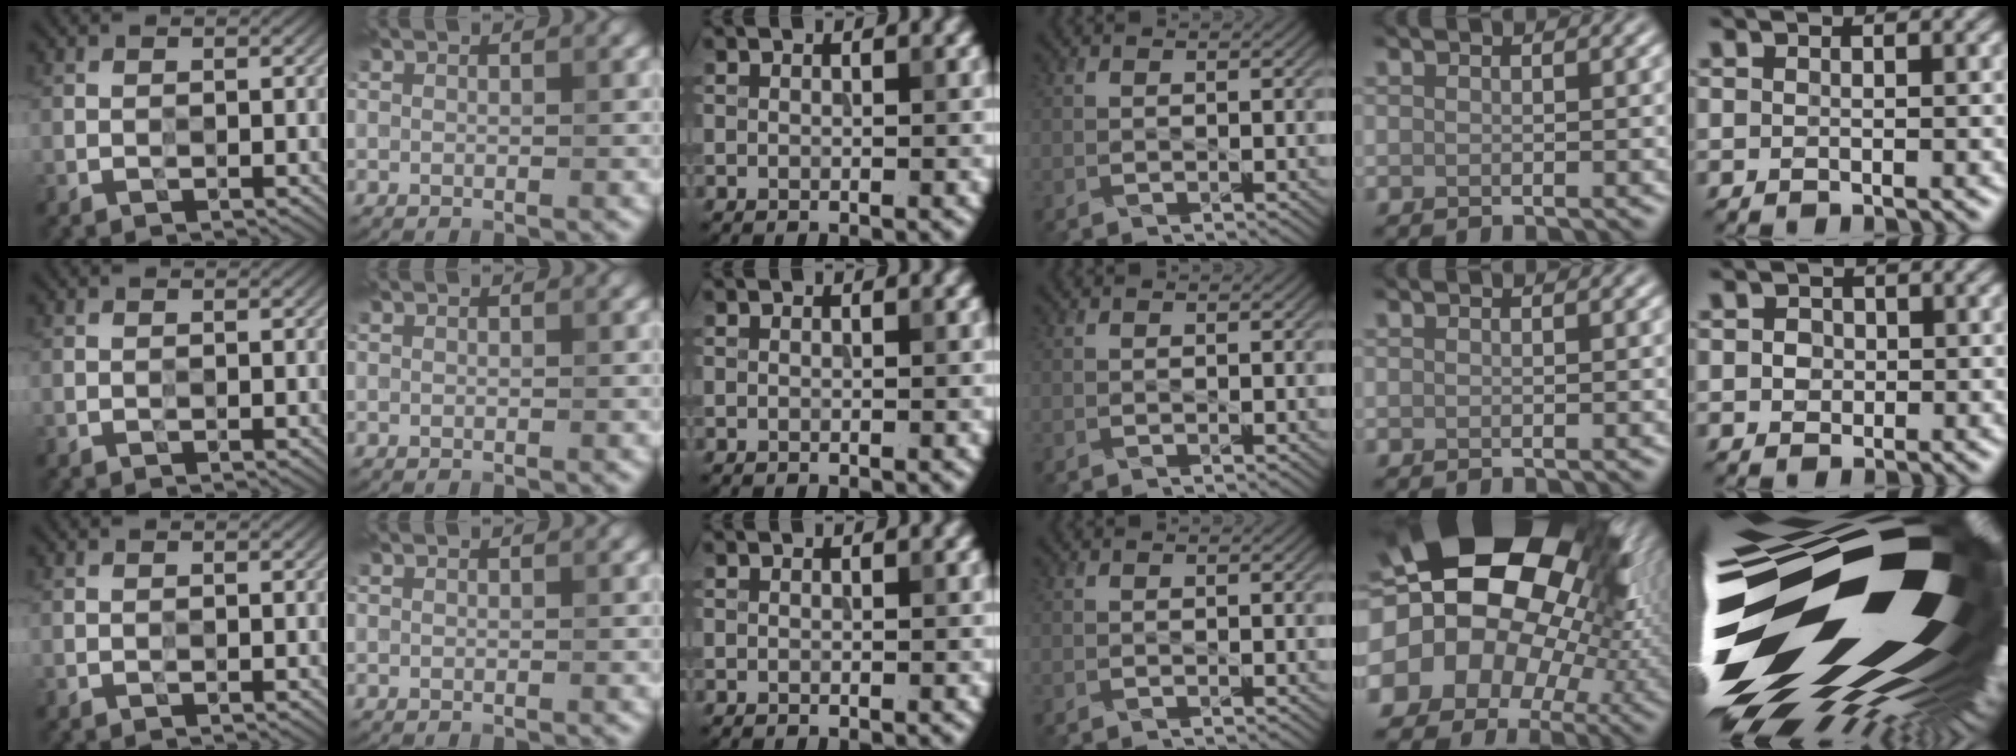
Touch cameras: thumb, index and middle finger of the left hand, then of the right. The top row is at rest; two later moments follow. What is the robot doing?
{"motion": "press", "object": "button"}